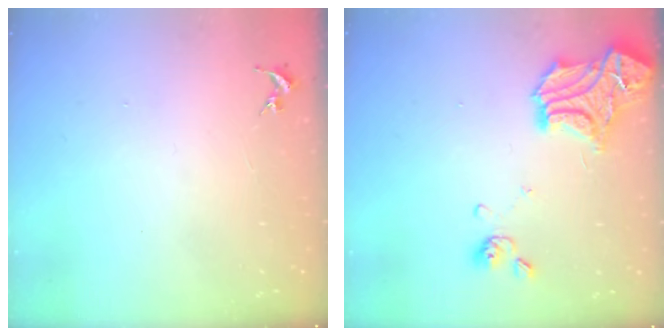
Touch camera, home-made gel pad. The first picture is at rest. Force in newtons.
{"total": 17.6, "press": 17.6, "slide": 1.7}